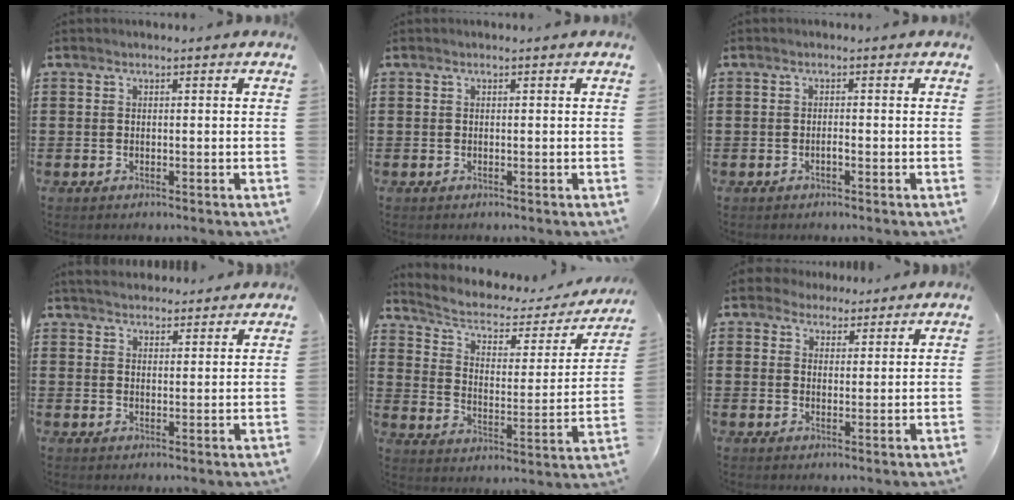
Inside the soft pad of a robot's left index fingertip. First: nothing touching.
{"total": 0.0}
{"total": 0.8, "force": [-0.3, 0.1, 0.7], "torque": [-0.014, -0.002, -0.006]}
{"total": 3.1, "force": [3.0, 0.8, 0.2], "torque": [-0.012, -0.001, 0.056]}
{"total": 4.6, "force": [2.9, 2.2, 2.7], "torque": [-0.070, -0.017, 0.042]}
{"total": 3.4, "force": [2.6, 2.1, 0.1], "torque": [-0.016, 0.010, 0.051]}